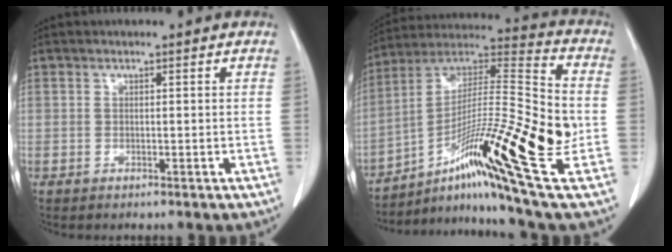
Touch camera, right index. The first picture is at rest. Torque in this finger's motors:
{"motor_torque": [1.27, -0.87, 0.85, 0.21]}